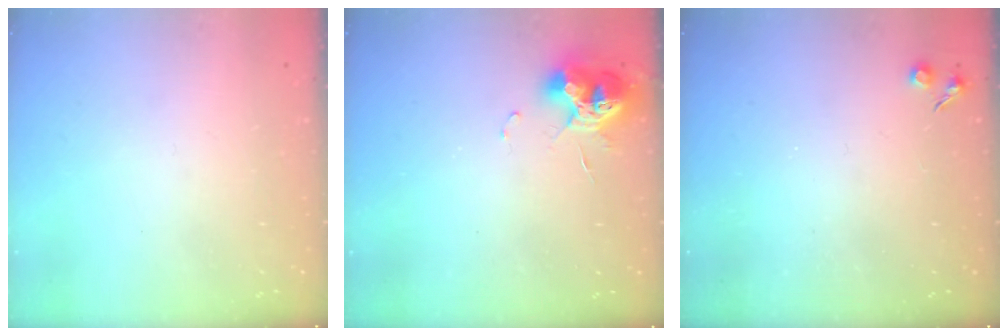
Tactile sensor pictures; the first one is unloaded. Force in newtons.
{"total": 10.0, "press": 9.9, "slide": 0.9}
{"total": 3.5, "press": 3.5, "slide": 0.6}